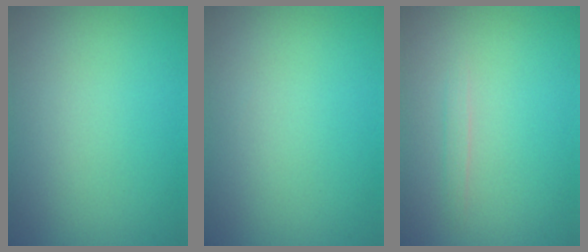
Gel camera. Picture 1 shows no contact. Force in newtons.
{"total": 0.0}
{"total": 0.6, "press": 0.6, "slide": 0.0}